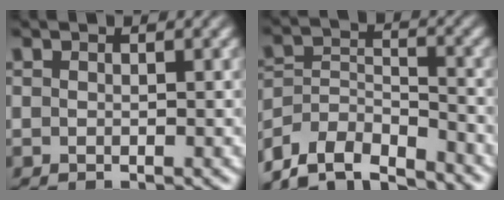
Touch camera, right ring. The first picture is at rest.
{"total": 10.2, "force": [-7.3, 6.2, 3.6], "torque": [-0.094, -0.059, -0.108]}